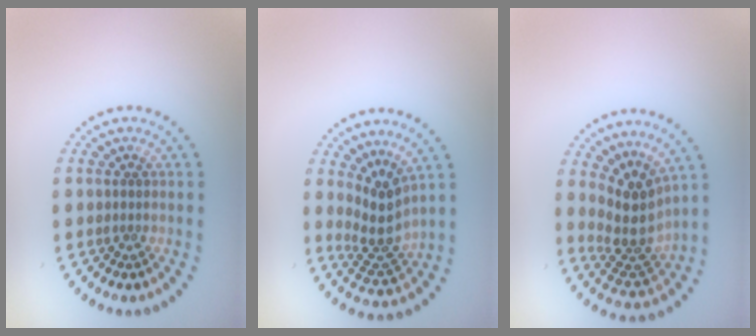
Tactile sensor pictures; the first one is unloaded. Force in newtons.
{"total": 3.3, "press": 2.7, "slide": 1.9}
{"total": 4.3, "press": 3.3, "slide": 2.8}